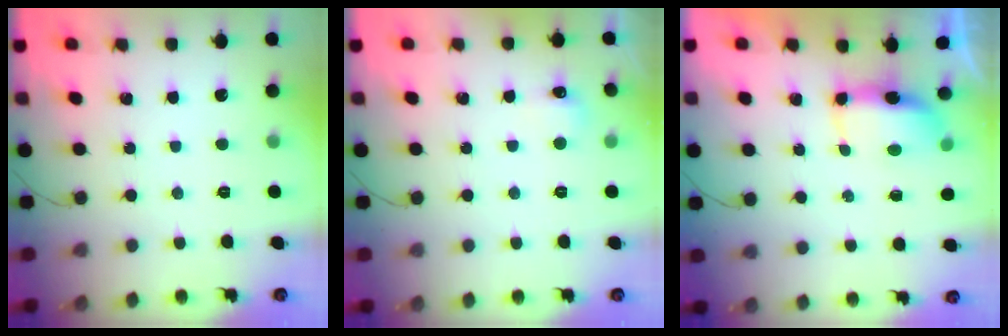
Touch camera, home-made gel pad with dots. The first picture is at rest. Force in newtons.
{"total": 4.9, "press": 4.8, "slide": 0.9}
{"total": 6.1, "press": 6.0, "slide": 0.6}